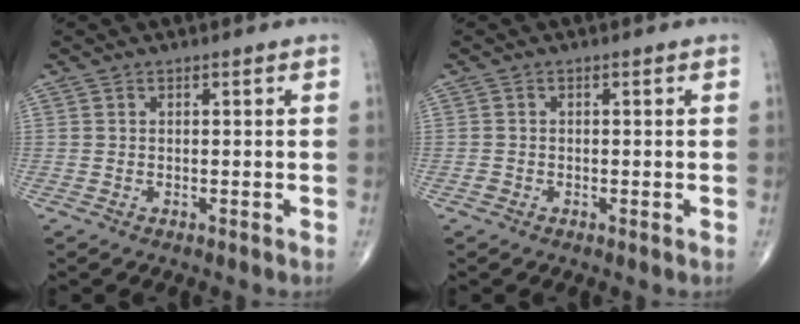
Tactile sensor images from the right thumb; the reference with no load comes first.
{"total": 0.8, "force": [-0.4, 0.6, 0.3], "torque": [-0.005, 0.000, -0.010]}